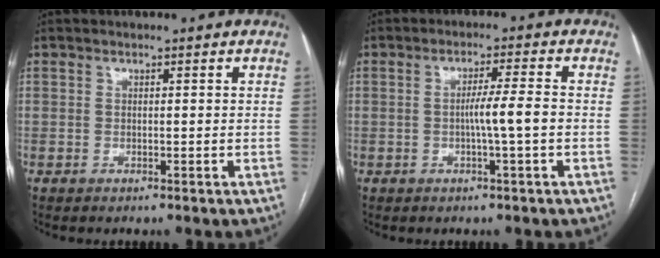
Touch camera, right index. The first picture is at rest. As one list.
[{"total": 4.4, "force": [-0.8, -0.6, 4.3], "torque": [-0.072, 0.002, -0.014]}]